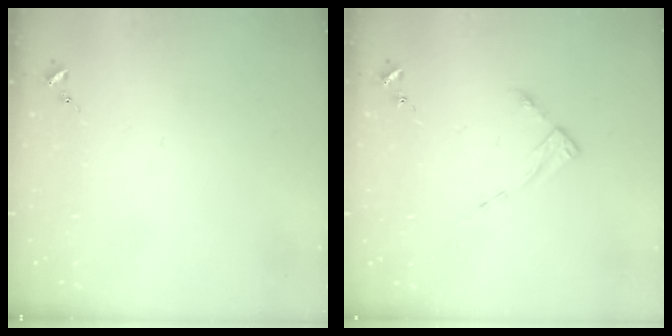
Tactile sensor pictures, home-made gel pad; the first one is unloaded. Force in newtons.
{"total": 2.8, "press": 2.8, "slide": 0.4}